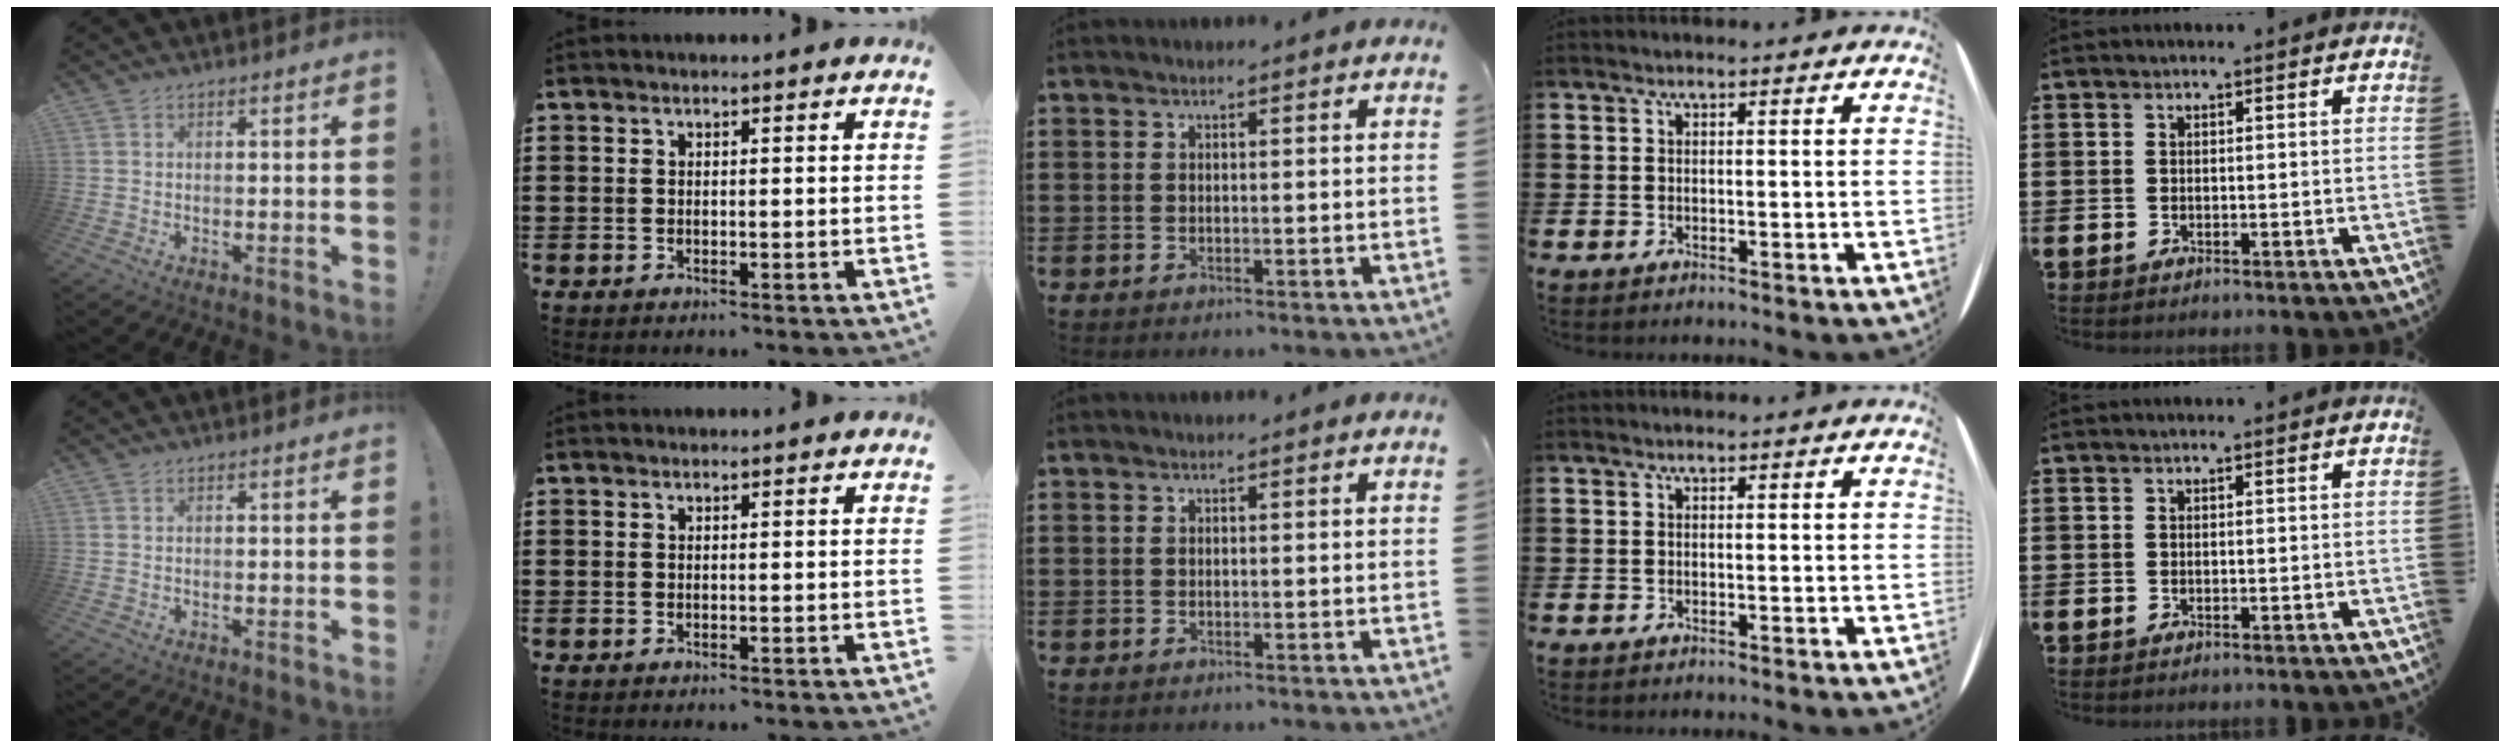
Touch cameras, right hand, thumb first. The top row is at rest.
{}